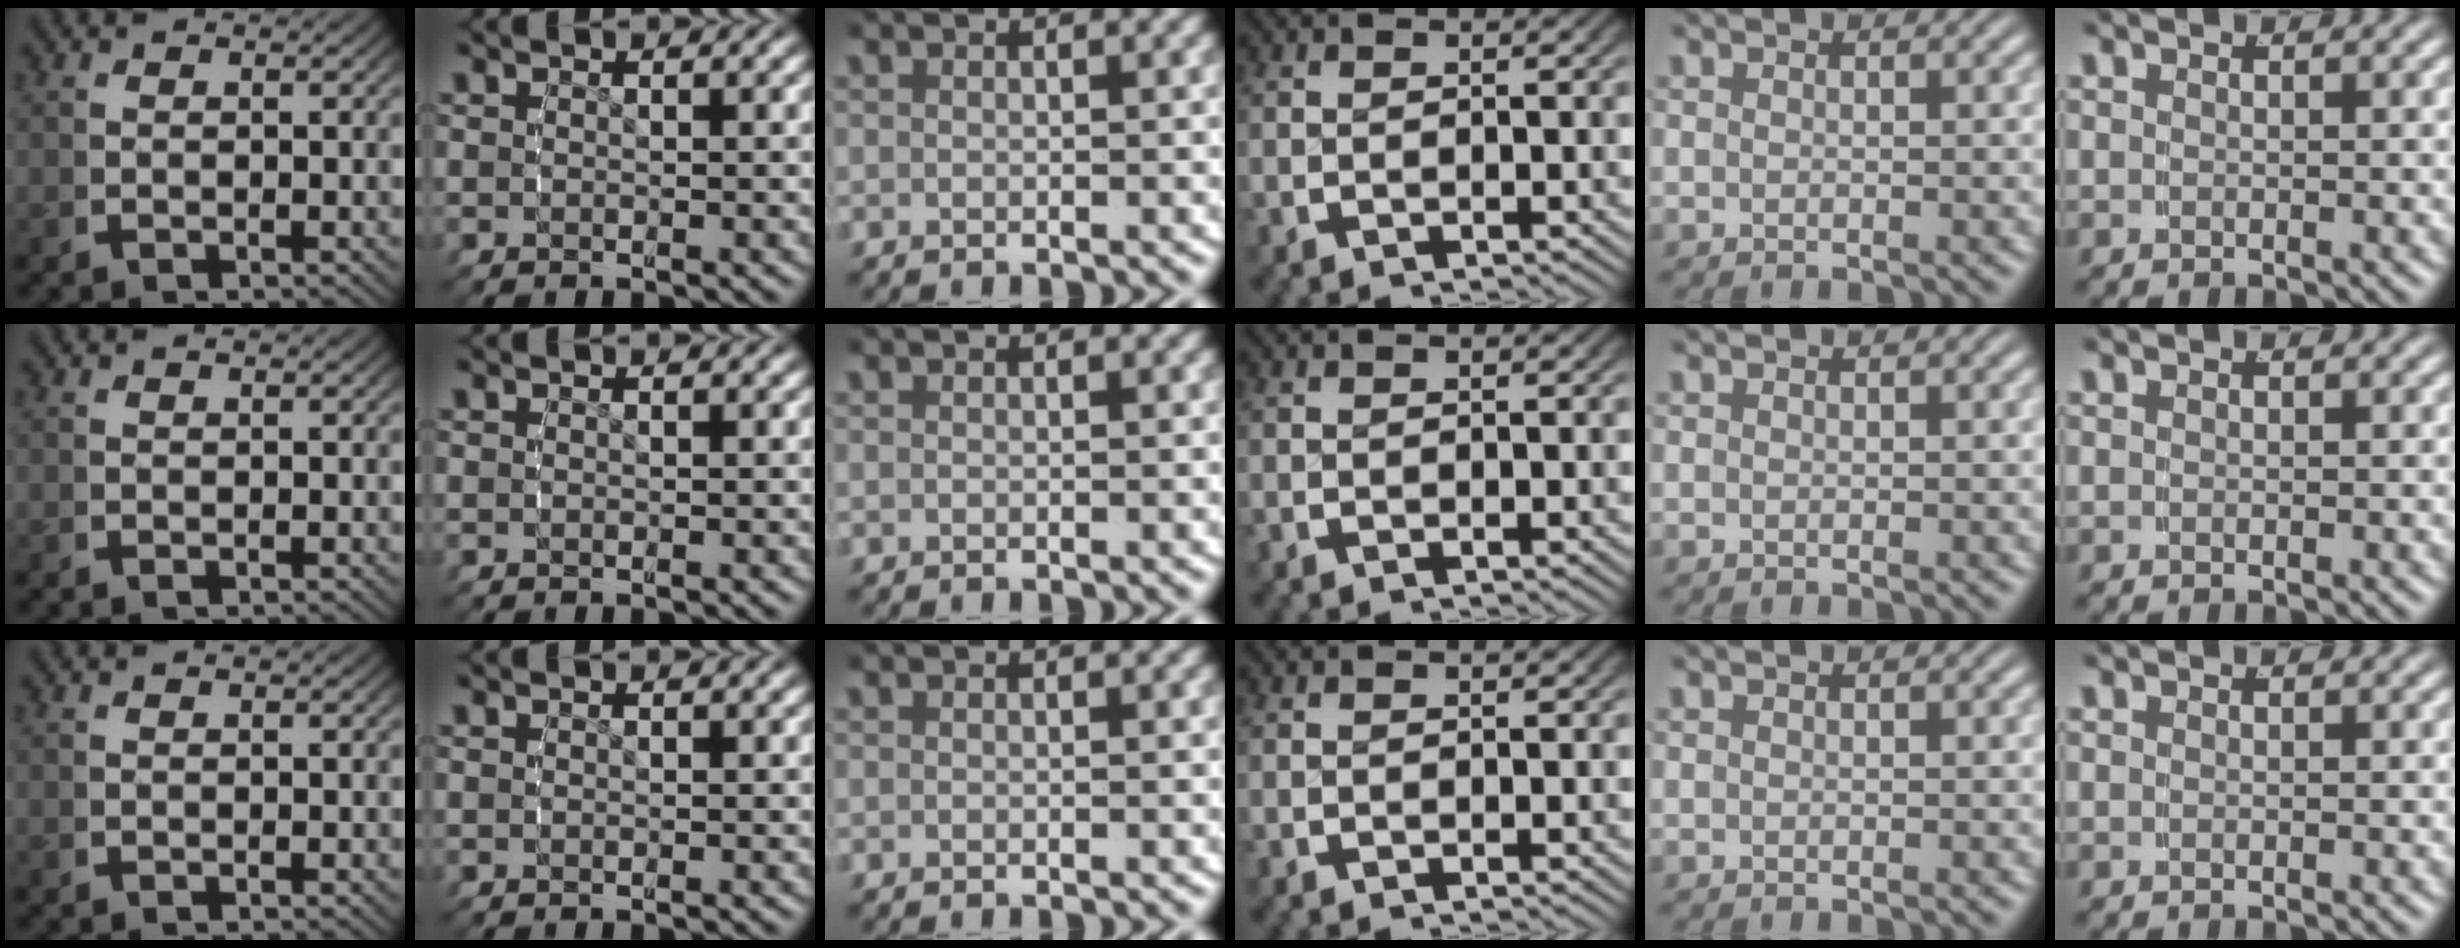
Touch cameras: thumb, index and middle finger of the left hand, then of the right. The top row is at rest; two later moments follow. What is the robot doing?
{"motion": "reach", "object": "shorts"}